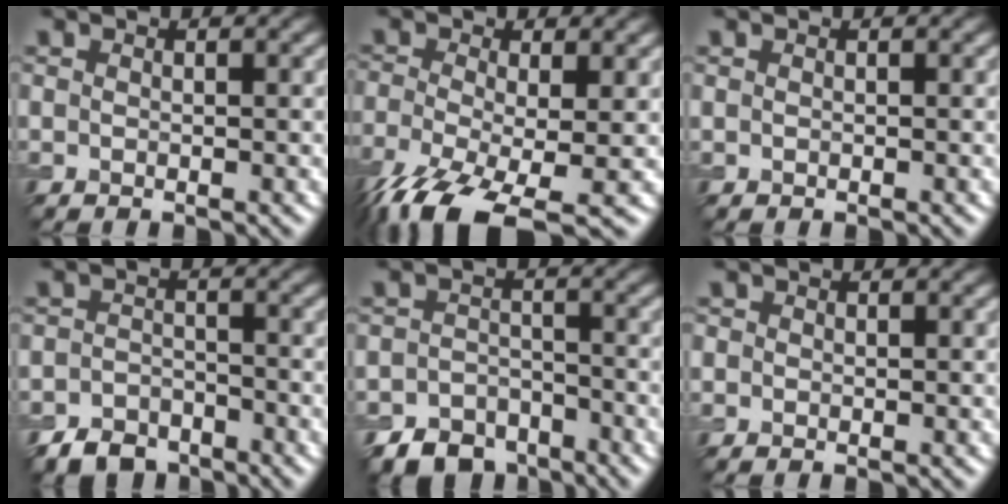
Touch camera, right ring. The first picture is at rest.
{"total": 9.2, "force": [-4.9, 3.1, 7.1], "torque": [-0.152, -0.035, -0.093]}
{"total": 0.0}
{"total": 3.4, "force": [-2.7, 2.0, 0.8], "torque": [-0.008, 0.001, -0.056]}
{"total": 5.4, "force": [-4.2, 3.2, 1.3], "torque": [-0.014, -0.010, -0.069]}
{"total": 0.5, "force": [0.2, 0.5, 0.1], "torque": [0.002, -0.002, -0.002]}